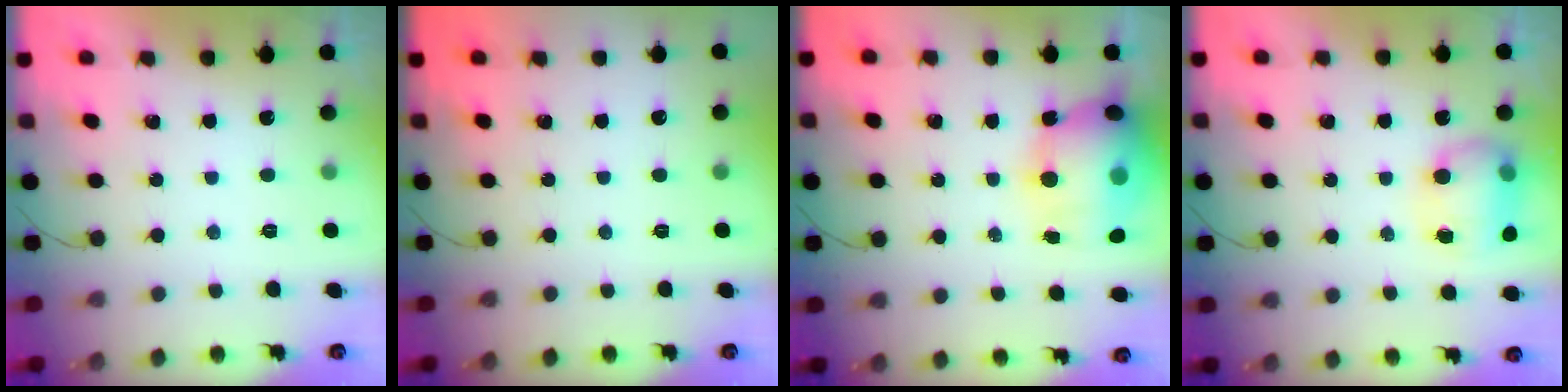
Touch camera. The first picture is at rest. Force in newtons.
{"total": 0.0}
{"total": 19.1, "press": 17.0, "slide": 8.7}
{"total": 11.9, "press": 9.6, "slide": 7.0}